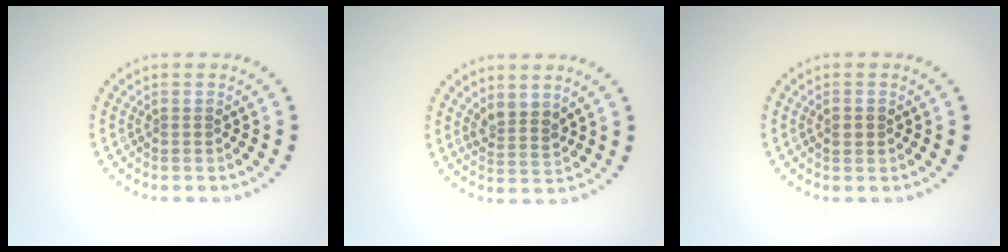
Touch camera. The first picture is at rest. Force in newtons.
{"total": 2.2, "press": 1.8, "slide": 1.2}
{"total": 1.2, "press": 1.2, "slide": 0.0}